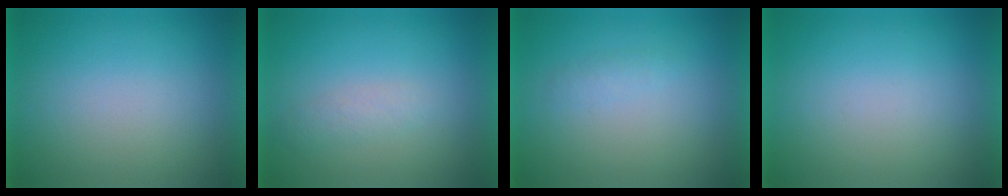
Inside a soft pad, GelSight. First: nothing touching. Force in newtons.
{"total": 1.8}
{"total": 1.3}
{"total": 0.0}